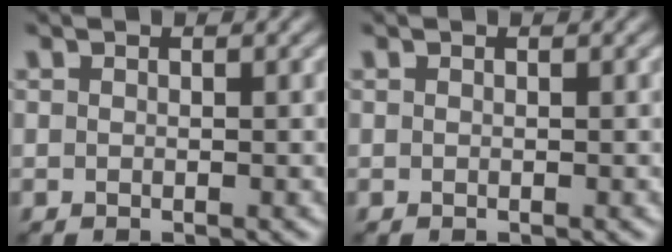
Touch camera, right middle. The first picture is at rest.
{"total": 0.0}